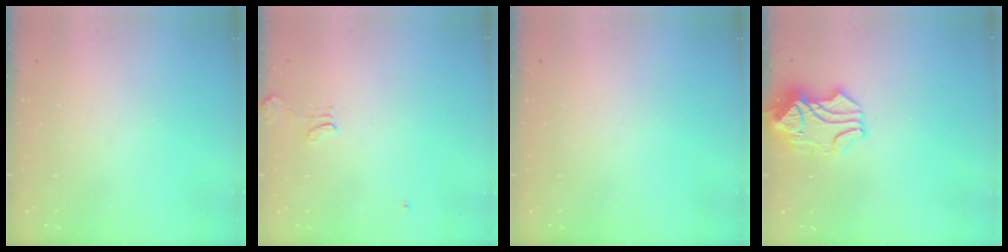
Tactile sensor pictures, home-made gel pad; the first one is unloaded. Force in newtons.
{"total": 1.3, "press": 1.2, "slide": 0.5}
{"total": 0.0}
{"total": 1.7, "press": 1.2, "slide": 1.3}